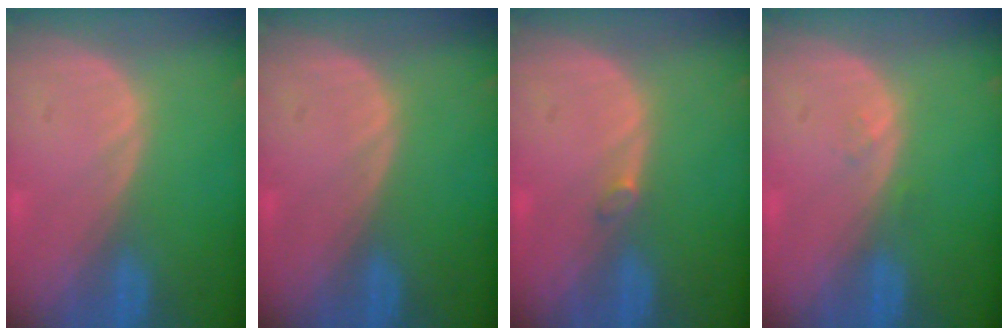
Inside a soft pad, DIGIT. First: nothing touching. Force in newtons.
{"total": 0.0}
{"total": 0.9, "press": 0.9, "slide": 0.3}
{"total": 0.7, "press": 0.7, "slide": 0.1}